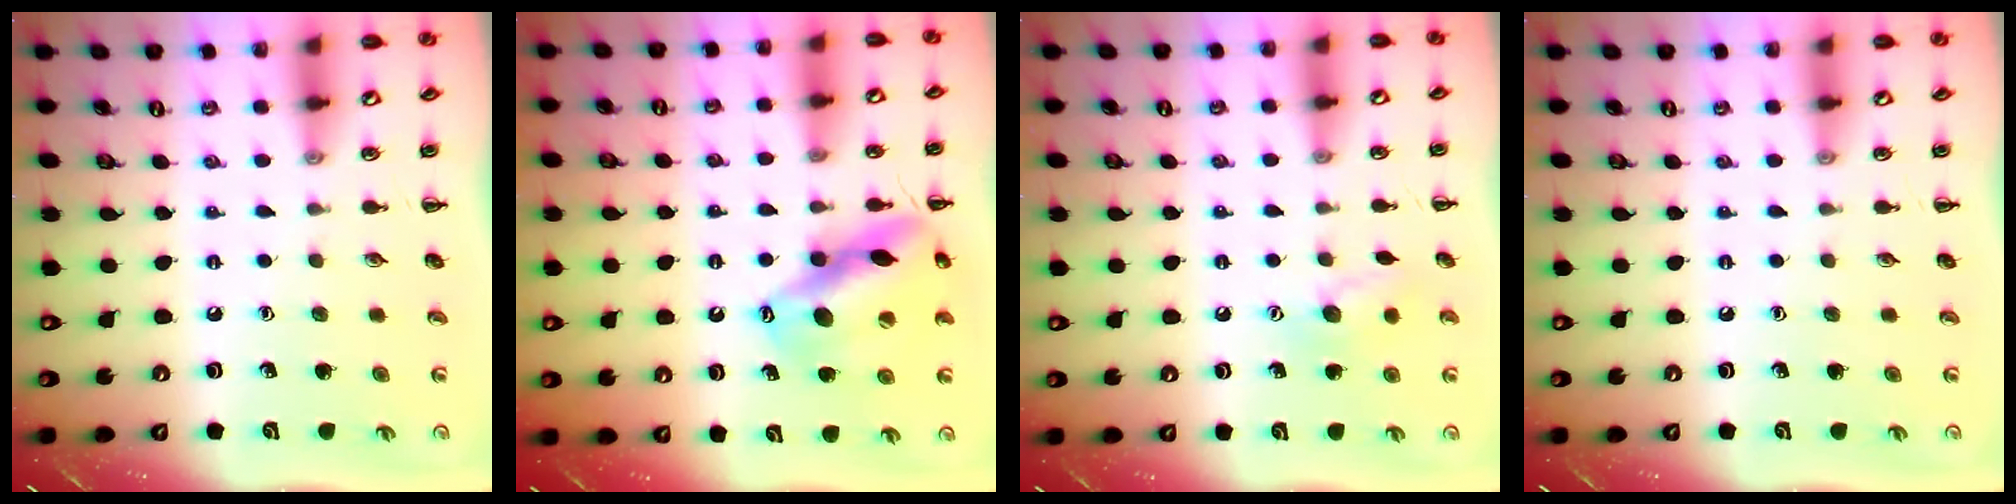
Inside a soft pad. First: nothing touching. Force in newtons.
{"total": 16.6, "press": 16.3, "slide": 3.0}
{"total": 8.5, "press": 8.4, "slide": 1.1}
{"total": 0.0}